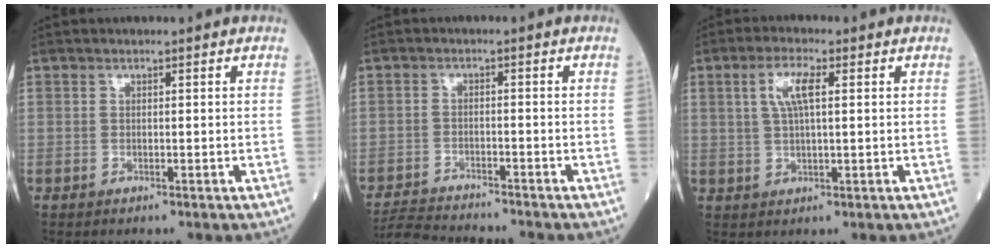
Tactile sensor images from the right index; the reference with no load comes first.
{"total": 7.1, "force": [-7.0, 0.1, 1.2], "torque": [-0.023, -0.014, -0.120]}
{"total": 5.0, "force": [1.5, 1.2, 4.6], "torque": [-0.095, 0.010, 0.032]}